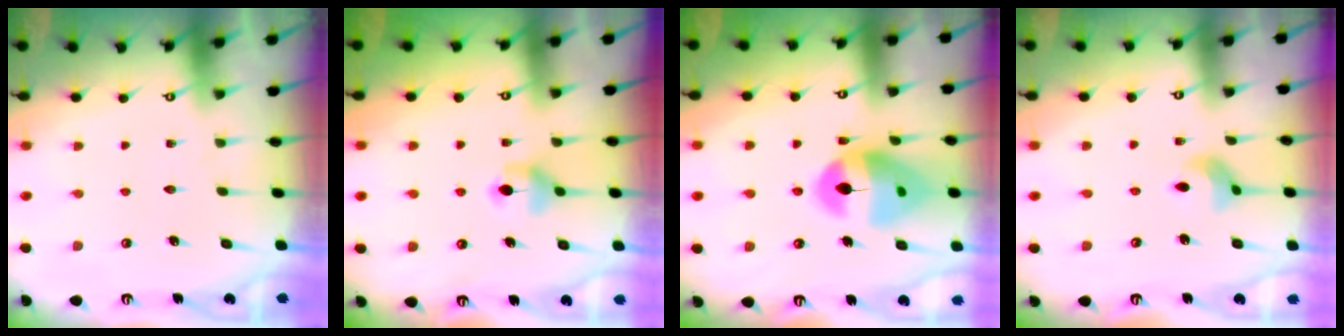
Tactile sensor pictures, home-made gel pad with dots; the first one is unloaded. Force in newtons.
{"total": 5.8, "press": 5.7, "slide": 0.9}
{"total": 15.3, "press": 15.2, "slide": 2.0}
{"total": 5.2, "press": 5.2, "slide": 0.4}